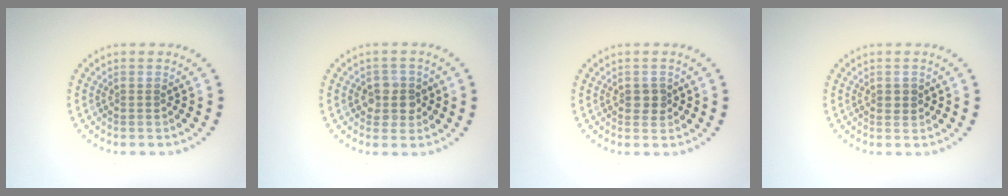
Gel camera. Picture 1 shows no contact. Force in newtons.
{"total": 2.7, "press": 2.5, "slide": 1.0}
{"total": 1.4, "press": 1.4, "slide": 0.2}
{"total": 1.1, "press": 1.1, "slide": 0.2}